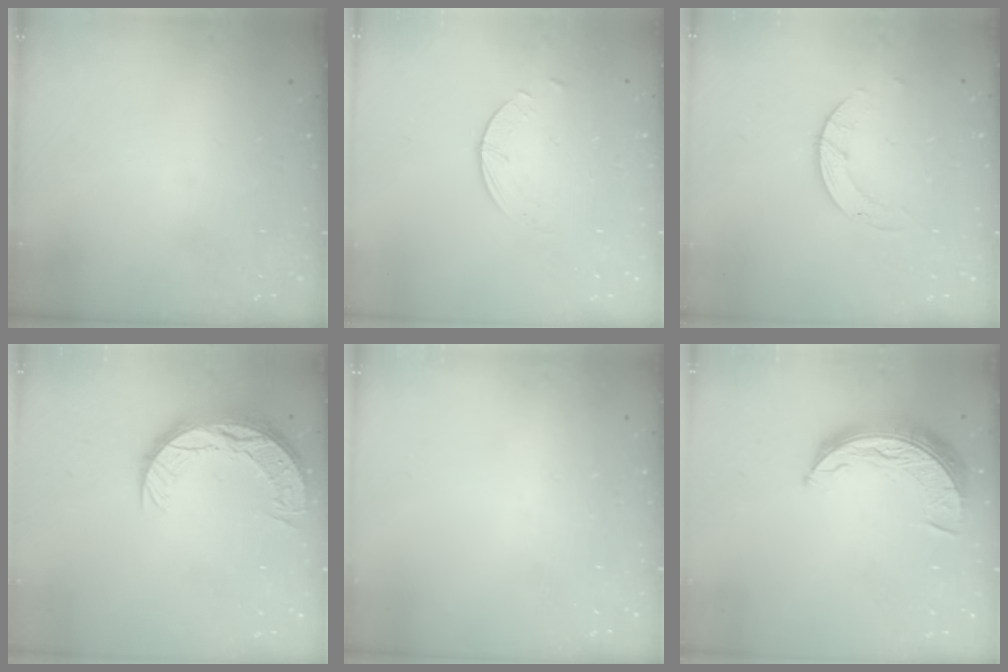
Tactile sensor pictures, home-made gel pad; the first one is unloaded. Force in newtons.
{"total": 0.9, "press": 0.9, "slide": 0.1}
{"total": 2.8, "press": 2.8, "slide": 0.3}
{"total": 12.2, "press": 12.2, "slide": 0.8}
{"total": 0.0}
{"total": 10.5, "press": 10.5, "slide": 0.5}